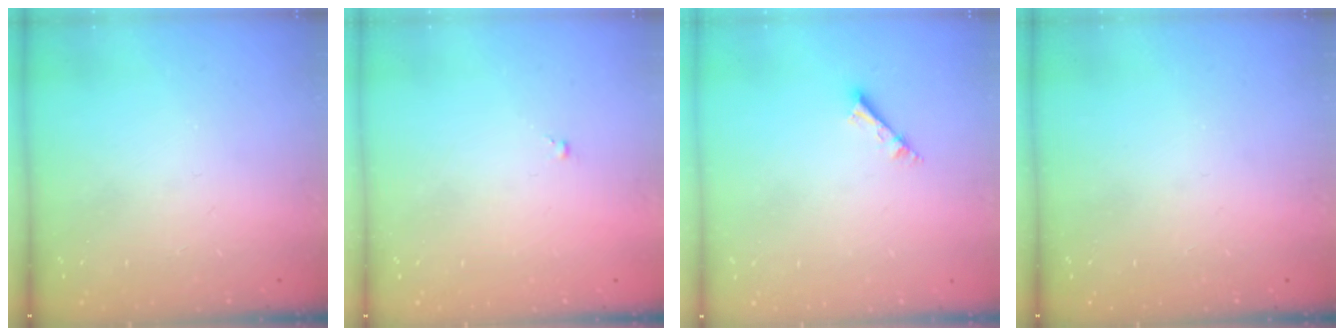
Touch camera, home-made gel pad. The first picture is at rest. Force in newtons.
{"total": 0.0}
{"total": 2.3, "press": 2.3, "slide": 0.1}
{"total": 0.0}